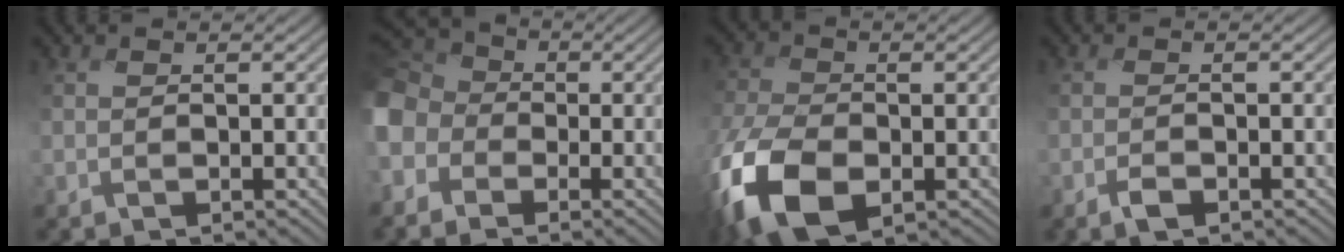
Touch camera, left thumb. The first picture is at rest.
{"total": 9.9, "force": [-3.1, 8.4, 4.2], "torque": [-0.164, -0.024, -0.089]}
{"total": 12.8, "force": [-6.1, 7.1, 8.7], "torque": [-0.231, -0.048, -0.112]}
{"total": 1.4, "force": [-1.2, 0.1, 0.8], "torque": [-0.014, 0.006, -0.029]}